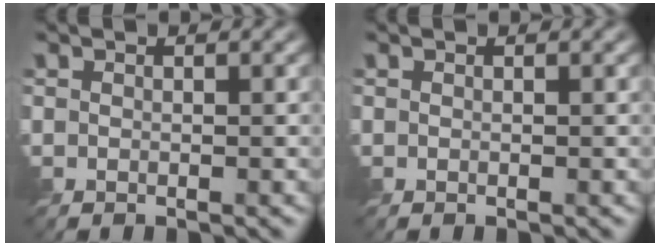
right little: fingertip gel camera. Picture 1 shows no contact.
{"total": 0.0}